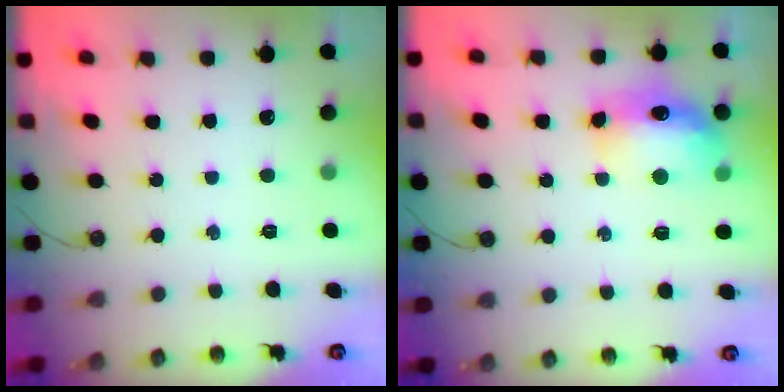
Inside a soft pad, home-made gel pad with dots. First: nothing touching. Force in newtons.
{"total": 13.6, "press": 13.5, "slide": 1.5}